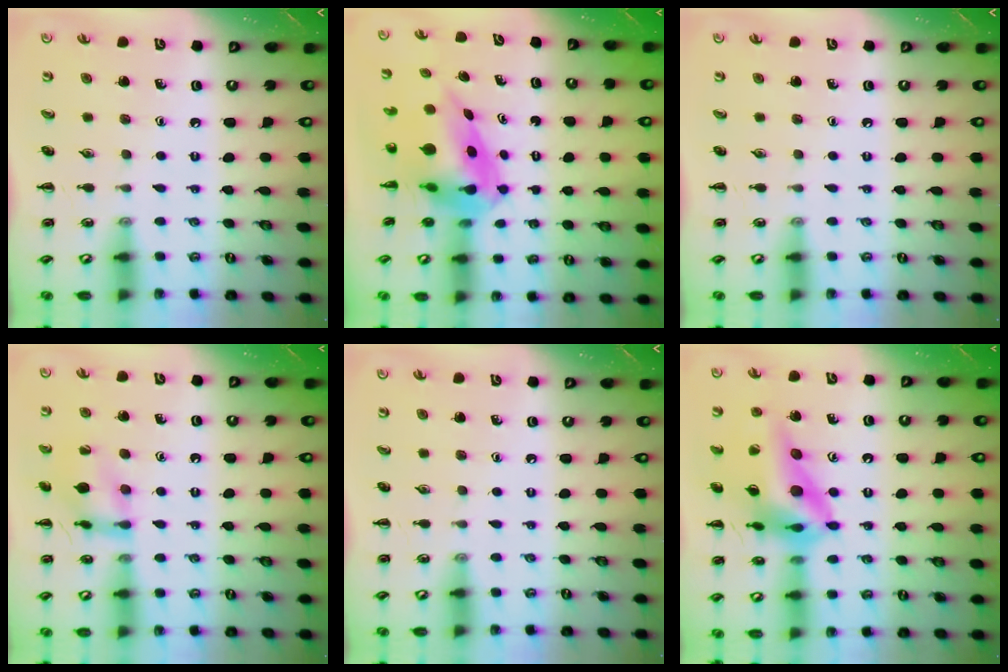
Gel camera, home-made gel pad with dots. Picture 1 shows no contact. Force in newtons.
{"total": 7.8, "press": 7.4, "slide": 2.4}
{"total": 0.0}
{"total": 13.1, "press": 13.0, "slide": 0.6}
{"total": 0.0}
{"total": 19.1, "press": 18.3, "slide": 5.2}